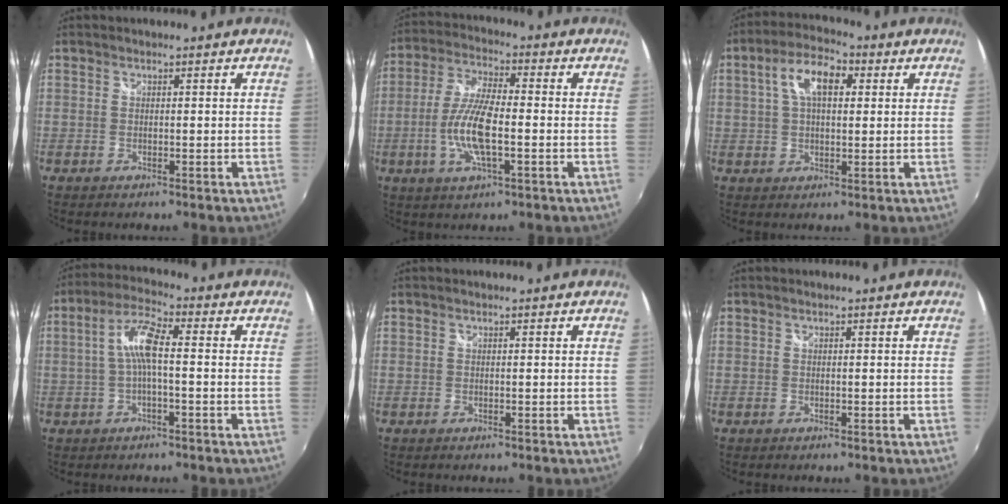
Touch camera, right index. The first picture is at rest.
{"total": 10.7, "force": [-2.5, 2.9, 10.0], "torque": [-0.207, 0.000, -0.052]}
{"total": 8.7, "force": [2.4, 4.5, 7.1], "torque": [-0.132, 0.024, 0.039]}
{"total": 6.7, "force": [-0.3, 1.4, 6.5], "torque": [-0.136, 0.015, -0.007]}
{"total": 0.0}
{"total": 0.0}